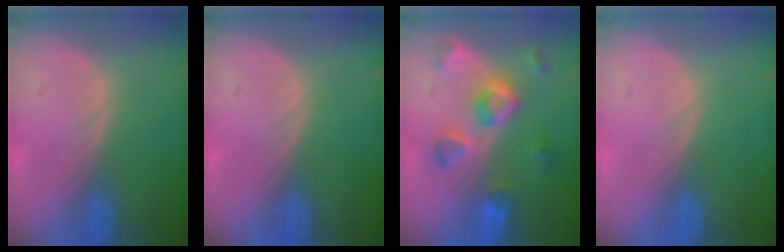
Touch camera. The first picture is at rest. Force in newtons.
{"total": 0.0}
{"total": 7.3, "press": 7.3, "slide": 0.8}
{"total": 0.0}